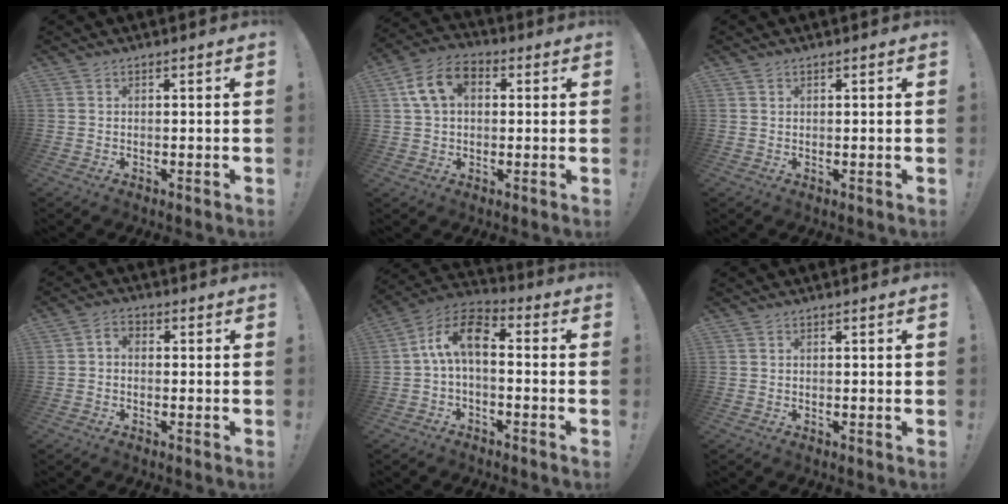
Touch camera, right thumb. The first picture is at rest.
{"total": 10.3, "force": [2.8, 7.2, 6.9], "torque": [-0.131, 0.014, 0.057]}
{"total": 0.5, "force": [0.4, 0.2, 0.2], "torque": [-0.009, 0.003, 0.010]}
{"total": 2.4, "force": [-1.3, 1.5, 1.4], "torque": [-0.023, 0.010, -0.023]}
{"total": 10.0, "force": [0.4, 5.2, 8.5], "torque": [-0.163, 0.014, 0.010]}
{"total": 0.0}